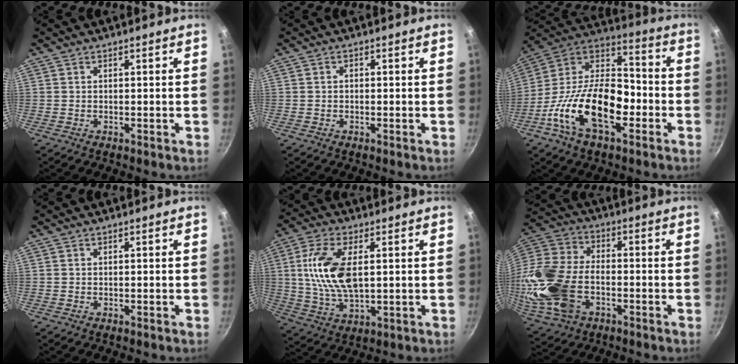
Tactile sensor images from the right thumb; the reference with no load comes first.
{"total": 0.8, "force": [-0.1, 0.6, 0.4], "torque": [-0.007, 0.006, -0.002]}
{"total": 22.7, "force": [-7.3, 12.4, 17.6], "torque": [-0.294, 0.054, -0.153]}
{"total": 0.0}
{"total": 13.2, "force": [2.1, 6.5, 11.3], "torque": [-0.217, -0.002, 0.042]}
{"total": 20.0, "force": [-5.2, 12.7, 14.5], "torque": [-0.315, 0.024, -0.104]}